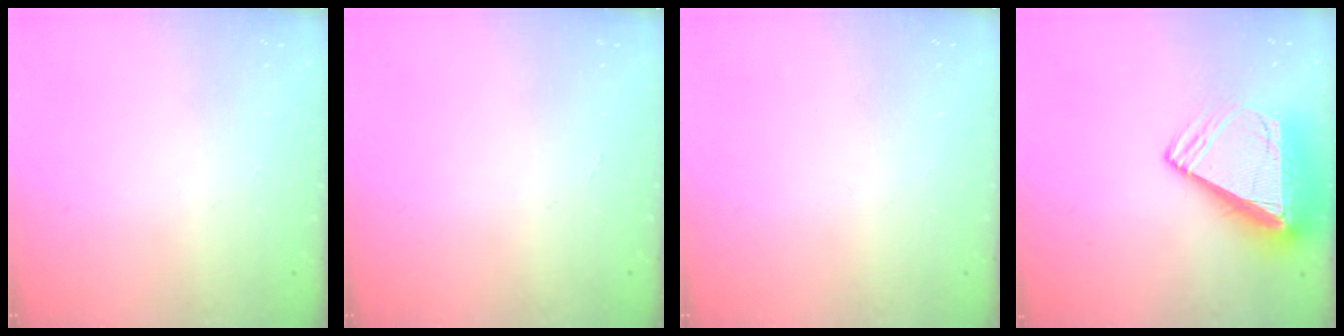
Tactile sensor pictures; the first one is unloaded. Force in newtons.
{"total": 0.0}
{"total": 1.5, "press": 1.4, "slide": 0.2}
{"total": 11.8, "press": 11.7, "slide": 1.2}